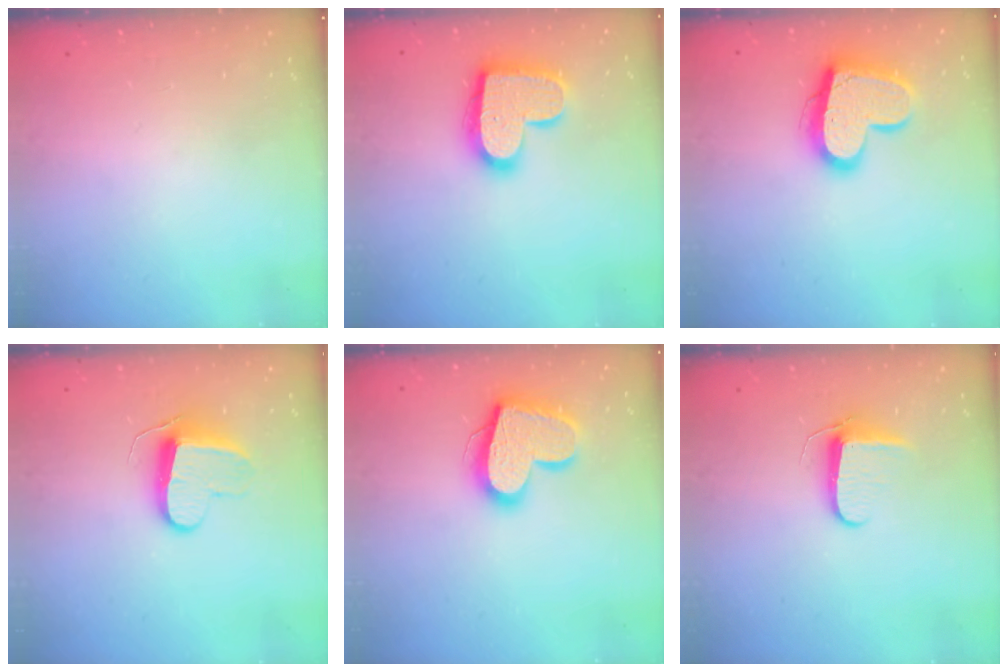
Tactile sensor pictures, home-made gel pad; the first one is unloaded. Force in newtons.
{"total": 17.0, "press": 17.0, "slide": 1.1}
{"total": 17.0, "press": 16.9, "slide": 1.4}
{"total": 9.8, "press": 9.8, "slide": 0.2}
{"total": 17.7, "press": 17.7, "slide": 1.5}
{"total": 7.8, "press": 7.7, "slide": 1.1}